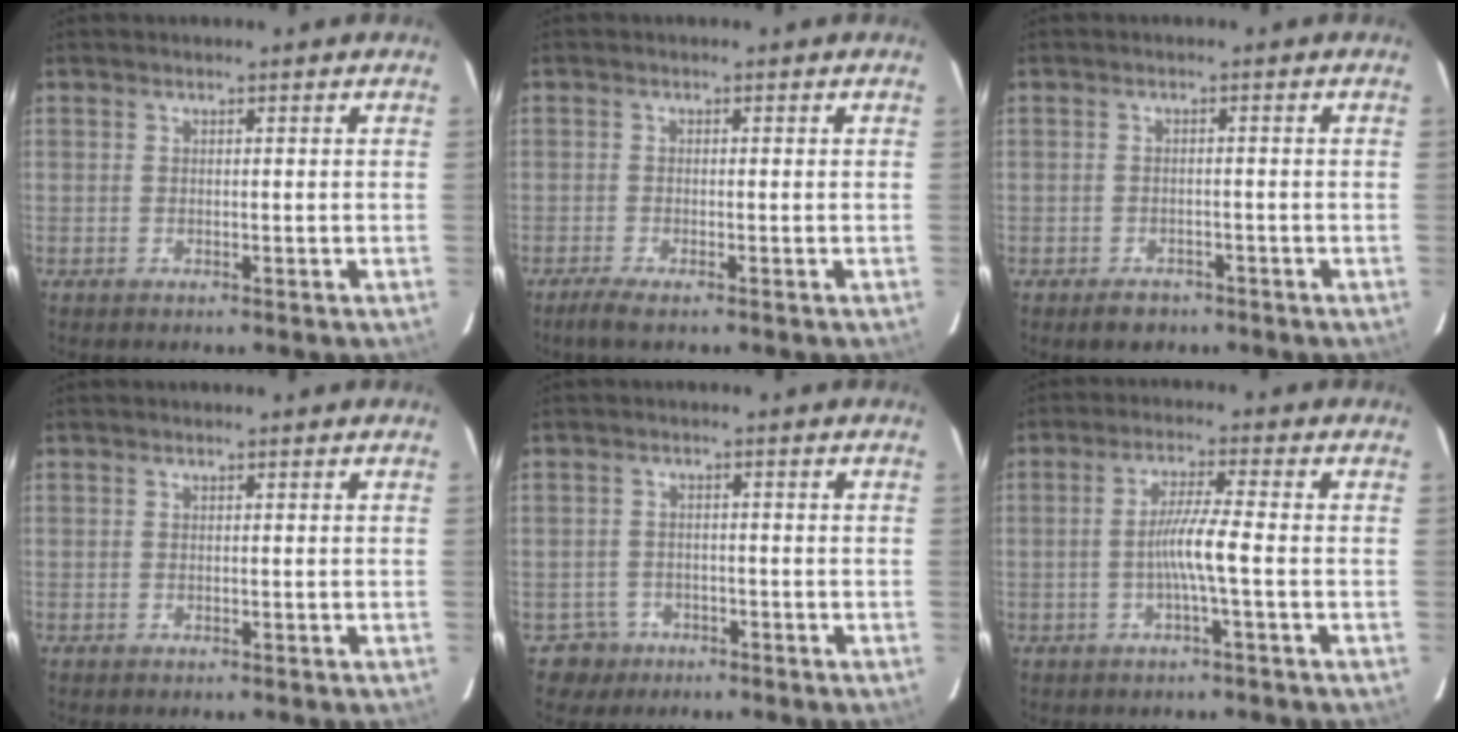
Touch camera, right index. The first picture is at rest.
{"total": 2.4, "force": [-1.7, 0.2, 1.7], "torque": [-0.036, -0.006, -0.035]}
{"total": 2.9, "force": [-2.0, 1.9, 0.9], "torque": [-0.016, 0.002, -0.024]}
{"total": 0.0}
{"total": 3.8, "force": [-1.9, 3.1, -0.7], "torque": [0.013, 0.012, -0.030]}
{"total": 5.2, "force": [-1.1, -0.7, 5.0], "torque": [-0.095, 0.005, -0.021]}